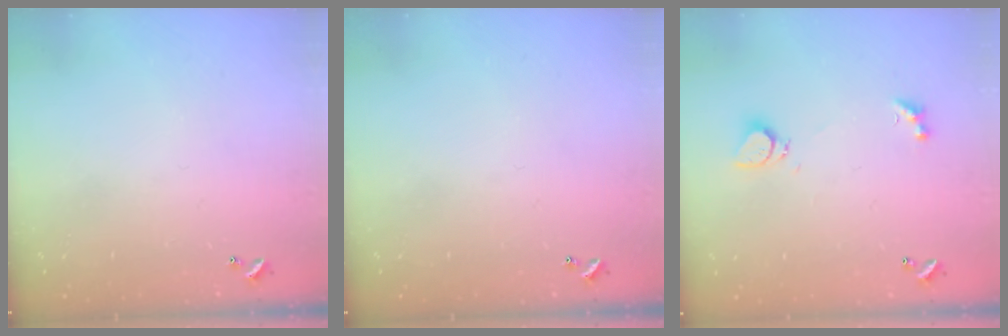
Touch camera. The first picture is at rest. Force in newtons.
{"total": 0.0}
{"total": 2.4, "press": 2.4, "slide": 0.5}